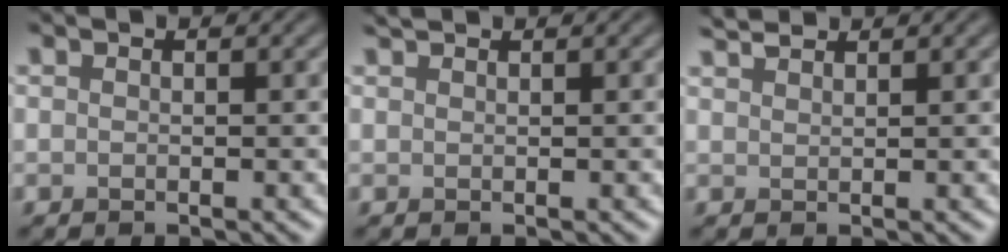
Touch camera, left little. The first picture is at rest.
{"total": 0.9, "force": [0.8, 0.0, 0.2], "torque": [-0.001, 0.002, 0.015]}
{"total": 1.7, "force": [1.7, 0.2, 0.4], "torque": [-0.007, 0.006, 0.031]}